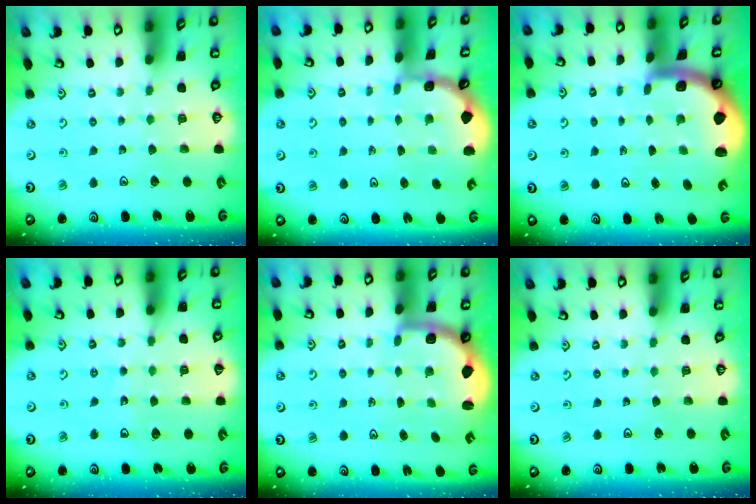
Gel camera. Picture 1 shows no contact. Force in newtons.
{"total": 1.6, "press": 1.6, "slide": 0.2}
{"total": 2.3, "press": 2.3, "slide": 0.5}
{"total": 6.7, "press": 5.9, "slide": 3.1}
{"total": 2.1, "press": 1.9, "slide": 1.0}
{"total": 0.0}